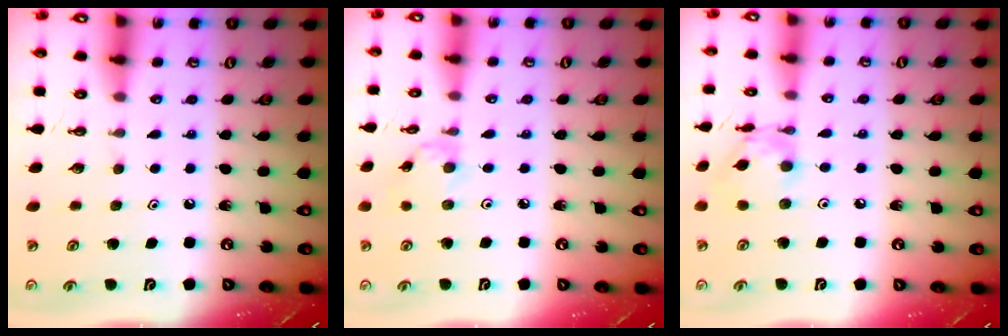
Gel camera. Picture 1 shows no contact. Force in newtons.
{"total": 1.7, "press": 1.6, "slide": 0.4}
{"total": 10.5, "press": 10.4, "slide": 0.8}